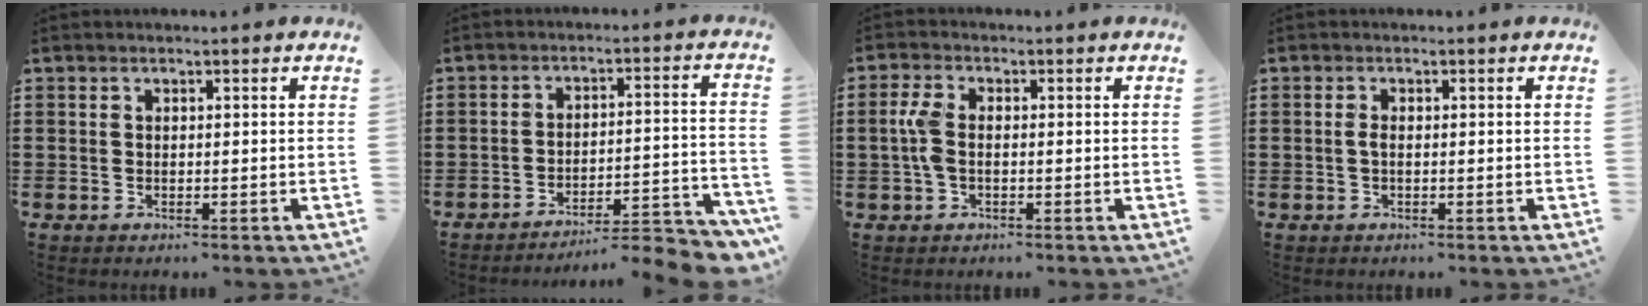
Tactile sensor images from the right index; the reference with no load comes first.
{"total": 5.7, "force": [-5.3, -0.1, 2.1], "torque": [-0.035, -0.013, -0.105]}
{"total": 4.1, "force": [-0.3, 2.0, 3.6], "torque": [-0.096, -0.006, -0.014]}
{"total": 1.2, "force": [-0.3, 0.4, 1.1], "torque": [-0.029, -0.004, -0.008]}